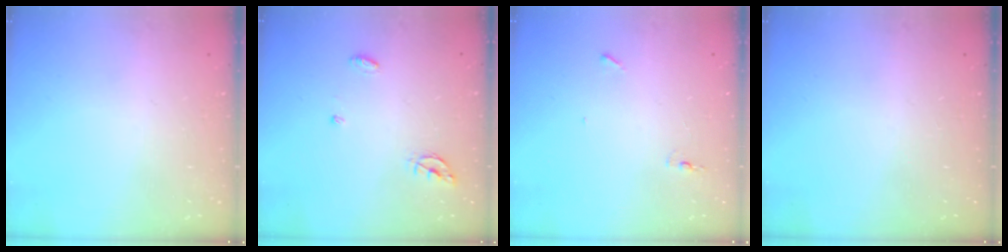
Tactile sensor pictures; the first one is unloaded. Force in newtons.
{"total": 5.0, "press": 5.0, "slide": 0.5}
{"total": 4.7, "press": 4.5, "slide": 1.4}
{"total": 0.0}